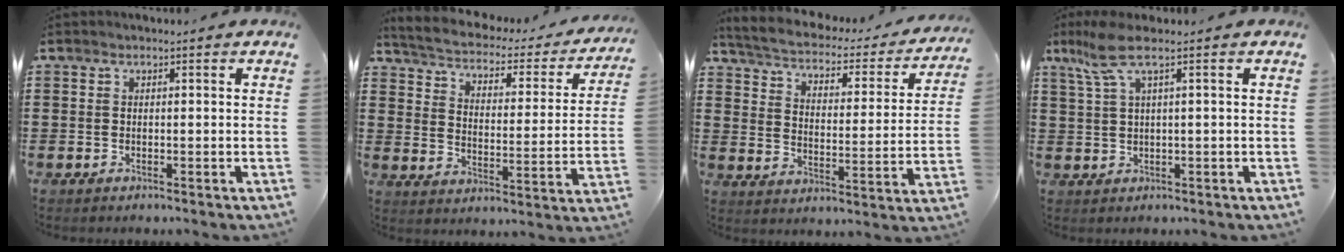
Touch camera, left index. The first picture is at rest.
{"total": 2.4, "force": [2.0, 0.9, 1.0], "torque": [-0.036, -0.020, 0.024]}
{"total": 2.4, "force": [2.0, 0.8, 1.1], "torque": [-0.038, -0.023, 0.025]}
{"total": 4.8, "force": [1.7, 0.5, 4.4], "torque": [-0.105, -0.003, 0.024]}